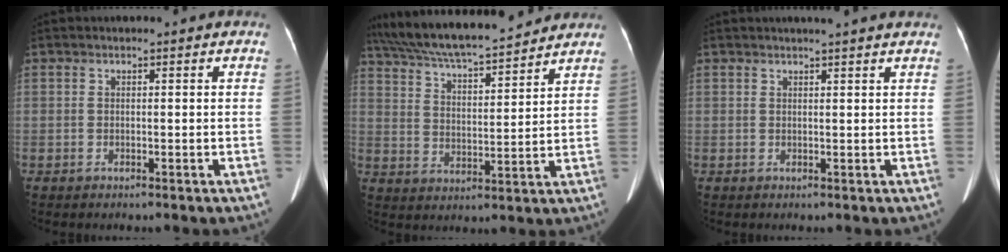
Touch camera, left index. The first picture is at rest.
{"total": 19.0, "force": [16.9, 2.7, 8.2], "torque": [-0.151, 0.031, 0.270]}
{"total": 5.4, "force": [4.8, -0.1, 2.4], "torque": [-0.033, 0.019, 0.053]}